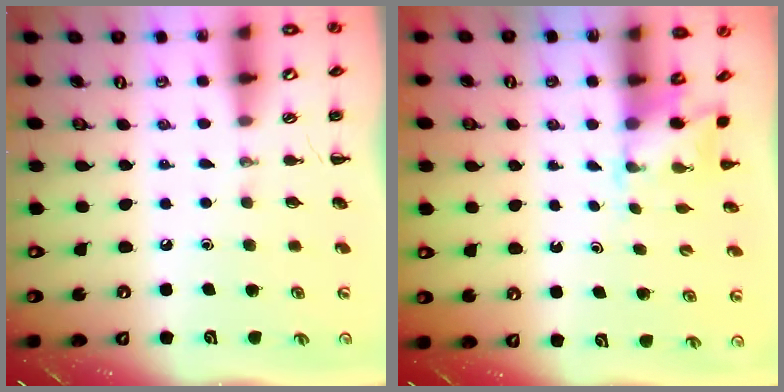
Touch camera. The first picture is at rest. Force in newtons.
{"total": 1.7, "press": 1.6, "slide": 0.5}